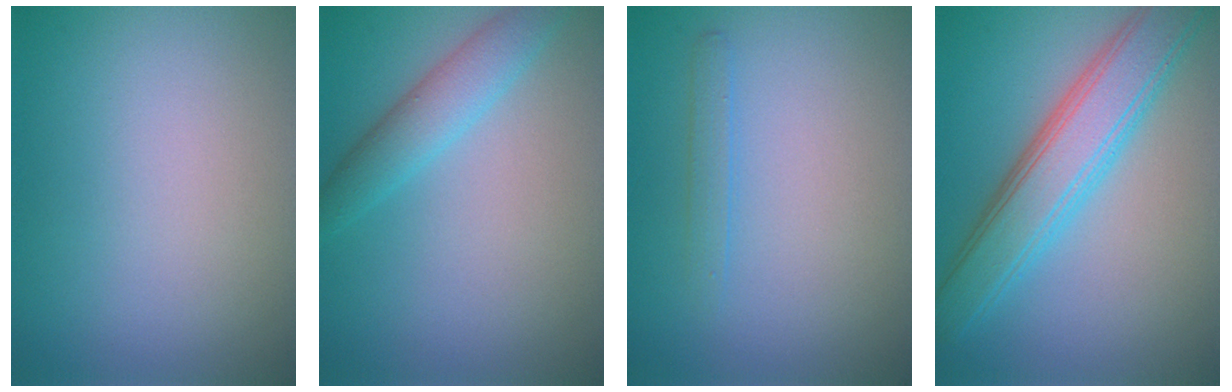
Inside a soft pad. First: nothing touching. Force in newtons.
{"total": 3.0, "press": 3.0, "slide": 0.1}
{"total": 1.1, "press": 1.1, "slide": 0.0}
{"total": 6.3, "press": 6.3, "slide": 0.4}